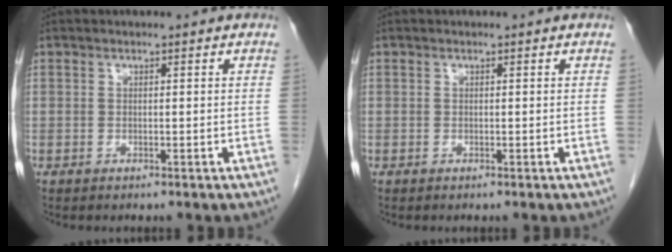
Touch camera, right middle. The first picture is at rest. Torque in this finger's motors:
{"motor_torque": [-0.06, -0.04, 0.00, -0.01]}